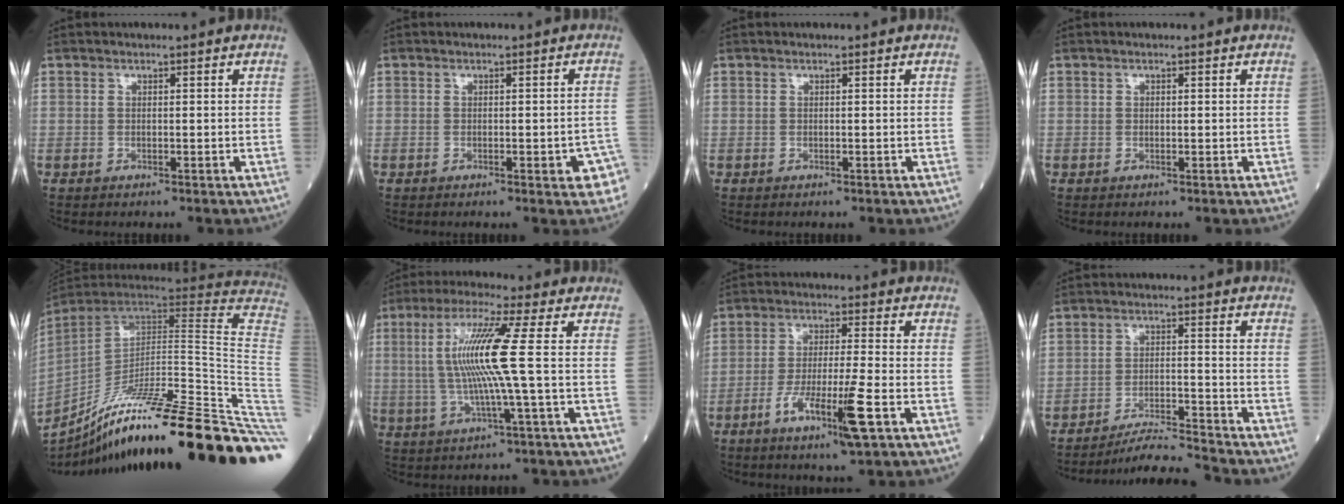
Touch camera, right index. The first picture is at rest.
{"total": 3.5, "force": [-1.4, 0.9, 3.1], "torque": [-0.029, 0.008, -0.011]}
{"total": 0.0}
{"total": 0.0}
{"total": 38.2, "force": [-25.9, -1.5, 28.0], "torque": [-0.270, -0.047, -0.376]}
{"total": 10.7, "force": [0.7, -1.3, 10.6], "torque": [-0.217, 0.004, 0.012]}
{"total": 9.5, "force": [-4.2, 0.1, 8.5], "torque": [-0.158, -0.014, -0.072]}
{"total": 7.4, "force": [-7.1, -2.1, 0.8], "torque": [-0.013, -0.009, -0.128]}